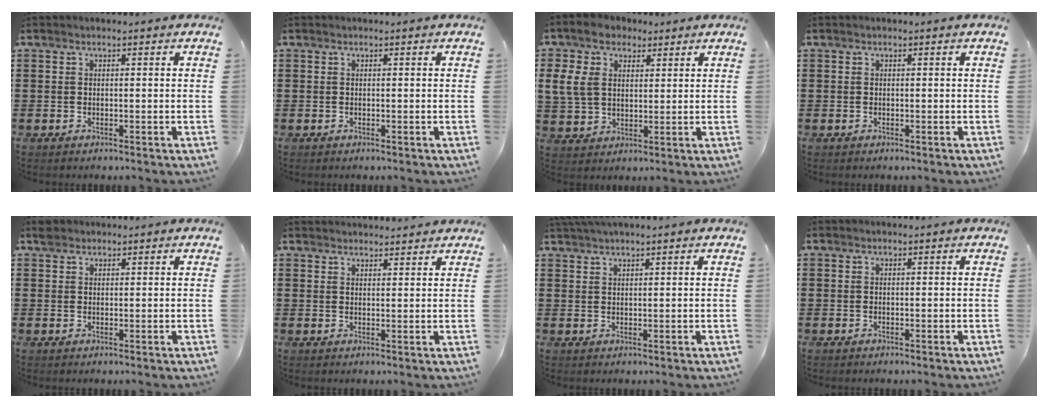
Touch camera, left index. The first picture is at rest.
{"total": 0.0}
{"total": 7.5, "force": [3.2, 5.5, 3.9], "torque": [-0.110, 0.017, 0.059]}
{"total": 0.0}
{"total": 1.5, "force": [1.2, 0.7, 0.3], "torque": [-0.010, 0.004, 0.025]}
{"total": 2.0, "force": [2.0, 0.1, -0.2], "torque": [-0.002, -0.003, 0.039]}
{"total": 1.7, "force": [1.6, -0.1, 0.7], "torque": [-0.016, 0.002, 0.031]}
{"total": 0.0}